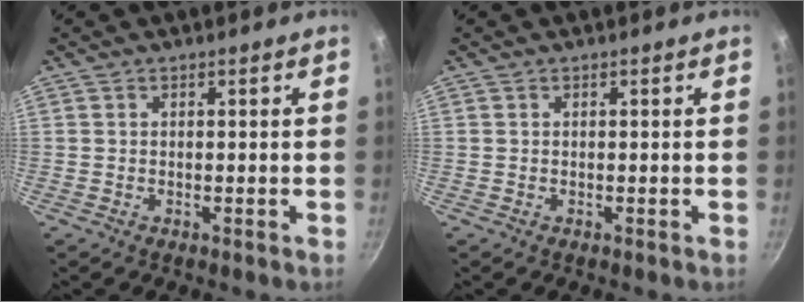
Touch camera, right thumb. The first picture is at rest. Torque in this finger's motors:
{"motor_torque": [-0.02, -0.02, 0.02, 0.00, 0.00]}